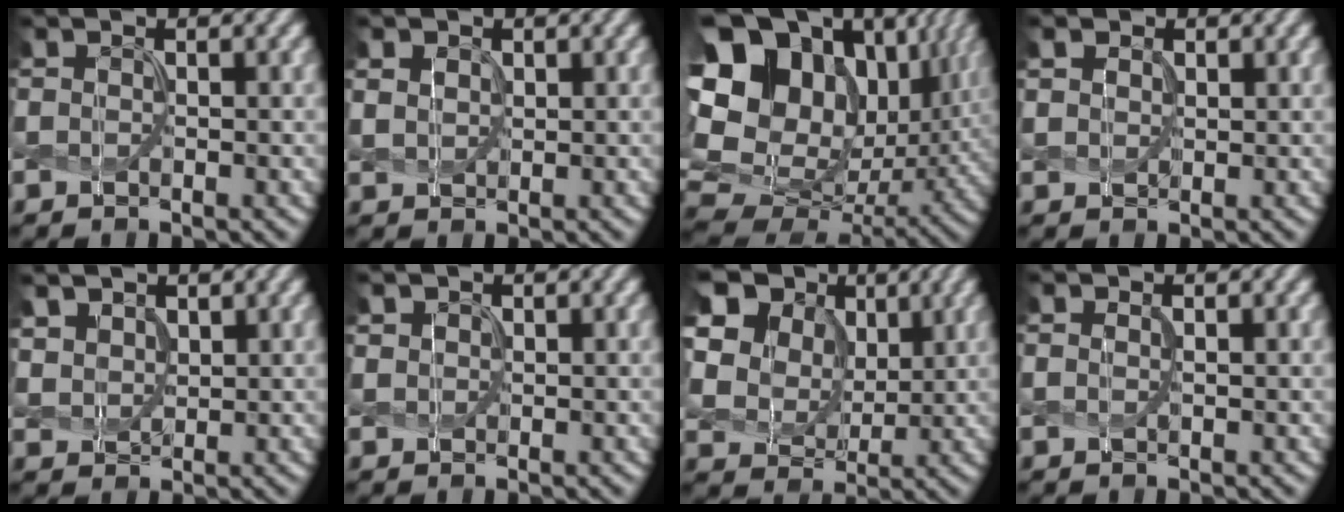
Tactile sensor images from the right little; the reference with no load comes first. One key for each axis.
{"total": 1.2, "fx": 0.5, "fy": 1.0, "fz": 0.4, "tx": -0.011, "ty": -0.004, "tz": 0.016}
{"total": 22.2, "fx": 6.8, "fy": 16.9, "fz": 12.7, "tx": -0.303, "ty": 0.032, "tz": 0.140}
{"total": 1.5, "fx": 0.7, "fy": 1.2, "fz": 0.6, "tx": -0.015, "ty": -0.002, "tz": 0.016}
{"total": 3.2, "fx": 2.0, "fy": 2.1, "fz": 1.4, "tx": -0.047, "ty": -0.002, "tz": 0.045}
{"total": 0.7, "fx": 0.3, "fy": 0.6, "fz": -0.2, "tx": 0.006, "ty": -0.003, "tz": 0.009}
{"total": 13.1, "fx": 4.6, "fy": 10.4, "fz": 6.6, "tx": -0.165, "ty": 0.031, "tz": 0.093}
{"total": 0.5, "fx": -0.1, "fy": 0.2, "fz": 0.5, "tx": -0.008, "ty": -0.003, "tz": 0.000}